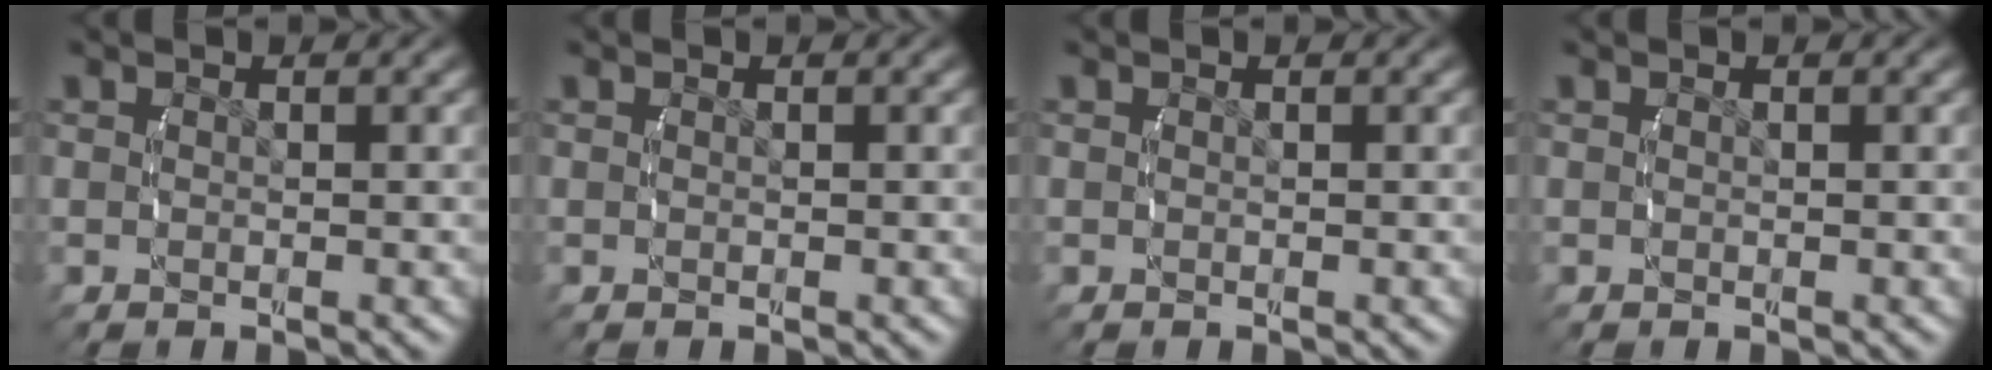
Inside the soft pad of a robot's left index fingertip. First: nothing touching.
{"total": 0.0}
{"total": 0.0}
{"total": 0.0}